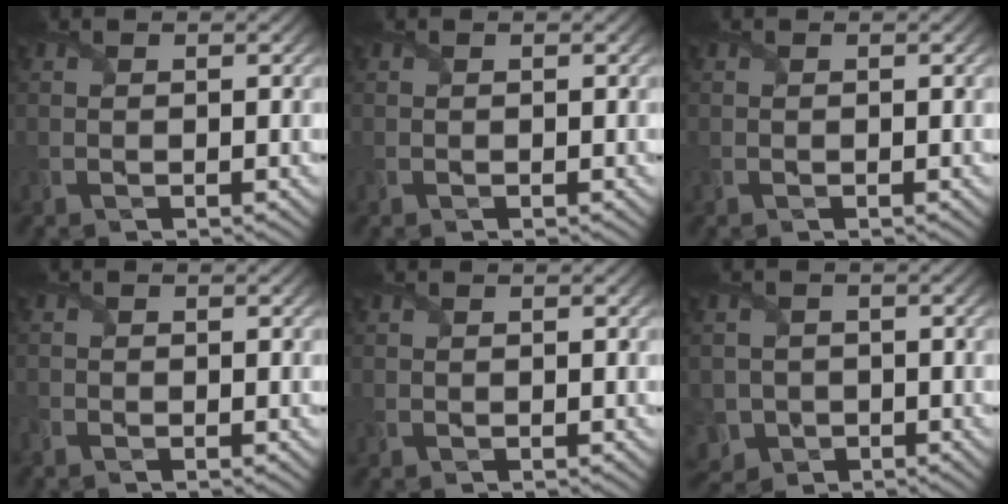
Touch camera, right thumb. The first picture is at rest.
{"total": 0.0}
{"total": 0.0}
{"total": 1.1, "force": [-1.0, 0.3, 0.1], "torque": [-0.007, -0.007, -0.023]}
{"total": 0.0}
{"total": 4.2, "force": [-1.5, 3.7, 1.0], "torque": [-0.032, -0.015, -0.035]}